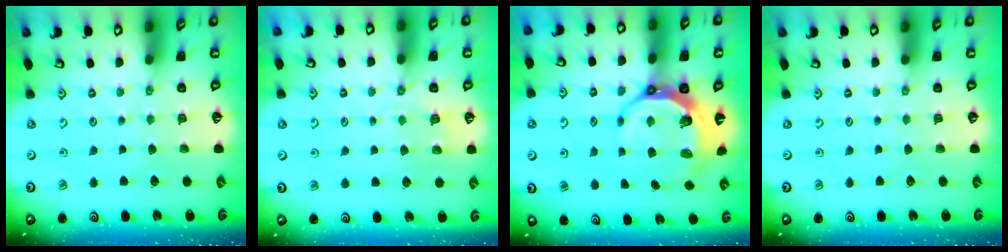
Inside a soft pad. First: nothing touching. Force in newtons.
{"total": 3.0, "press": 2.6, "slide": 1.5}
{"total": 8.4, "press": 7.3, "slide": 4.2}
{"total": 0.0}